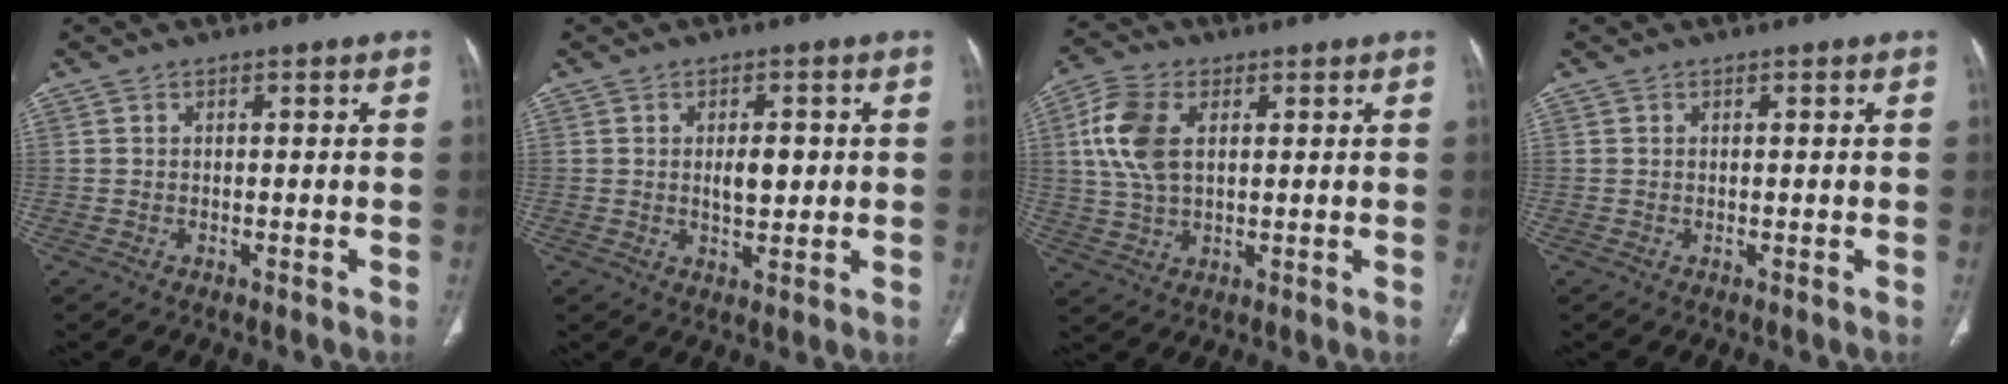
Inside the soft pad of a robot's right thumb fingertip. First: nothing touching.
{"total": 4.4, "force": [0.5, 2.3, 3.8], "torque": [-0.049, -0.003, 0.010]}
{"total": 10.2, "force": [2.4, 6.0, 7.9], "torque": [-0.173, 0.006, 0.048]}
{"total": 0.0}